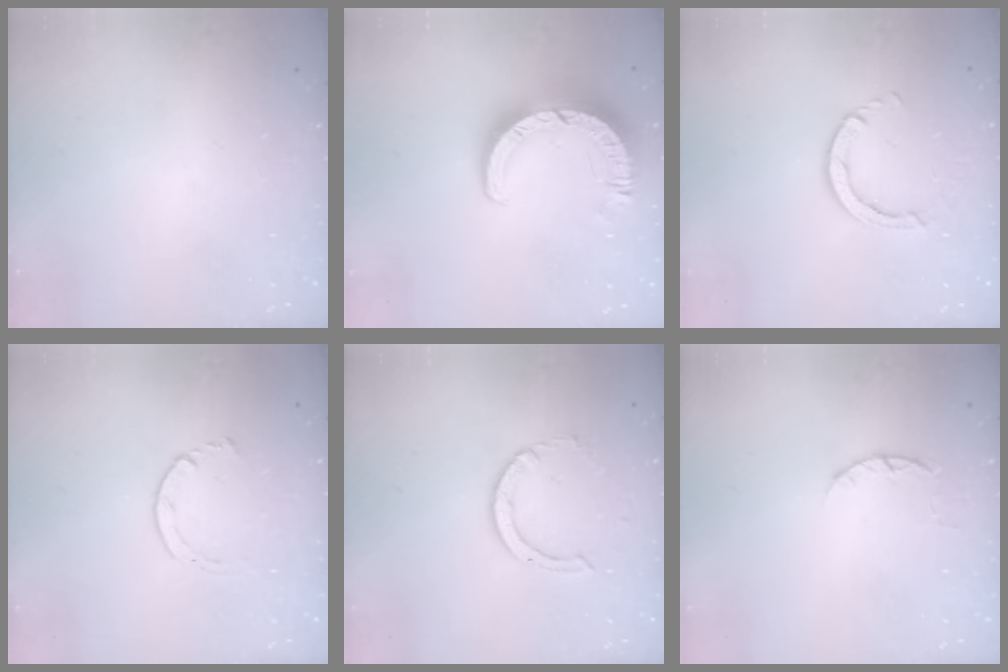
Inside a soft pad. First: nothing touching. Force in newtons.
{"total": 11.4, "press": 11.3, "slide": 1.1}
{"total": 3.0, "press": 3.0, "slide": 0.4}
{"total": 2.0, "press": 1.9, "slide": 0.3}
{"total": 1.7, "press": 1.7, "slide": 0.1}
{"total": 2.5, "press": 2.4, "slide": 0.4}